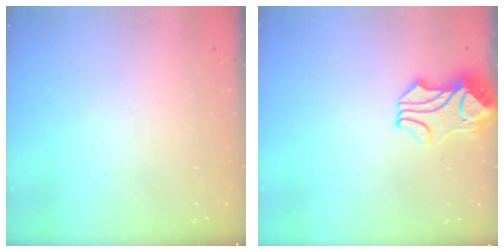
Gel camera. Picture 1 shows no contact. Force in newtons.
{"total": 2.4, "press": 2.2, "slide": 1.1}